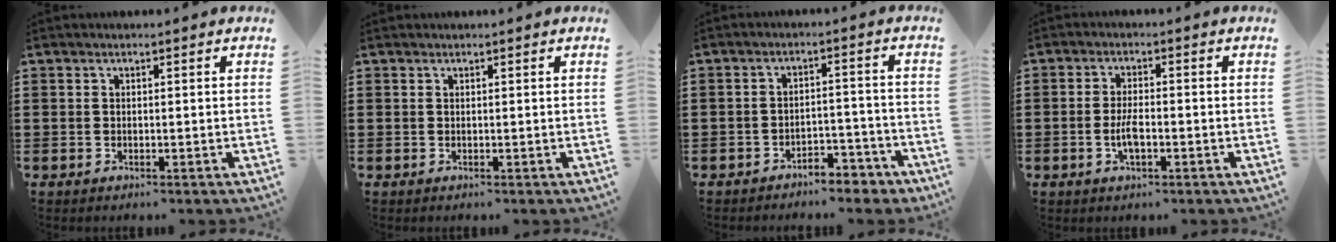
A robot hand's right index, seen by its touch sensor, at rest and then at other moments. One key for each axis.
{"total": 0.0}
{"total": 4.0, "fx": -3.8, "fy": 0.8, "fz": 0.9, "tx": -0.017, "ty": 0.010, "tz": -0.078}
{"total": 3.9, "fx": -1.1, "fy": 1.3, "fz": 3.5, "tx": -0.076, "ty": -0.001, "tz": -0.023}